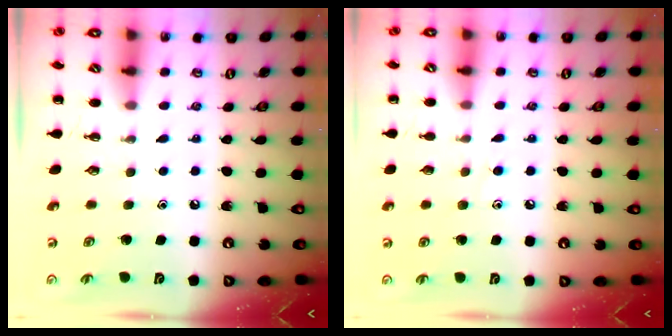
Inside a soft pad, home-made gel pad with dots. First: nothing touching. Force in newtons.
{"total": 5.0, "press": 4.6, "slide": 1.8}